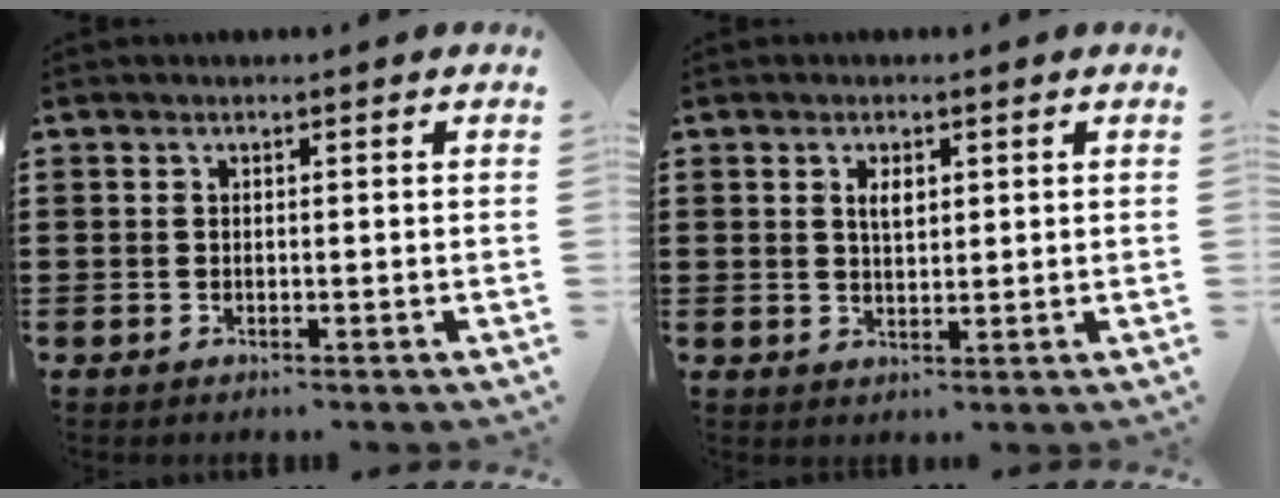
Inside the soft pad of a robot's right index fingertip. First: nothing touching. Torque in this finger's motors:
{"motor_torque": [0.03, -0.03, 0.18, 0.07]}